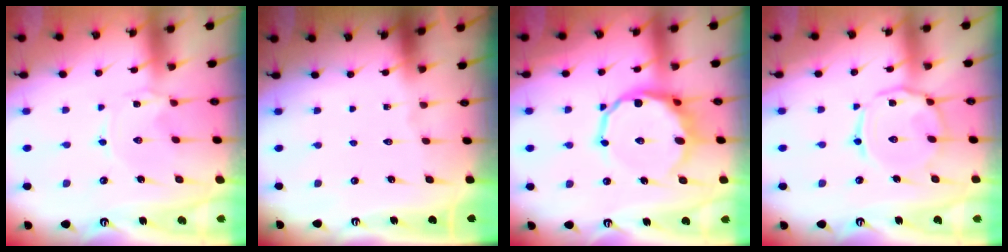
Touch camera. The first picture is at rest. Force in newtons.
{"total": 0.0}
{"total": 11.0, "press": 10.4, "slide": 3.8}
{"total": 8.1, "press": 8.1, "slide": 0.6}